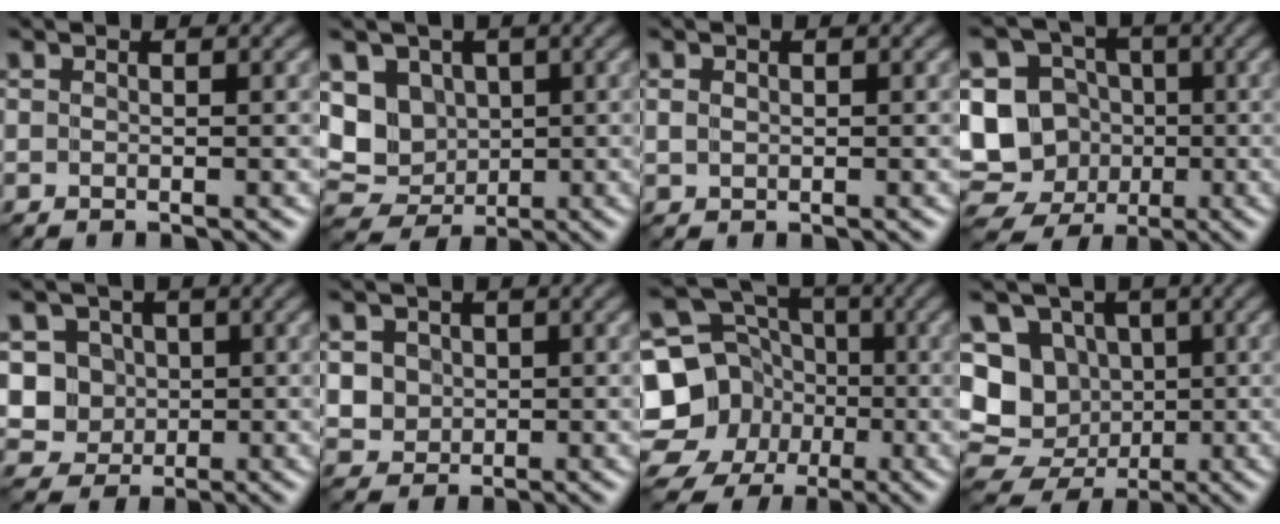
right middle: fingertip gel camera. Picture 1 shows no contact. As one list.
[{"total": 4.8, "force": [0.8, 4.4, 1.9], "torque": [-0.026, -0.001, 0.006]}, {"total": 0.7, "force": [0.3, 0.6, 0.1], "torque": [0.000, 0.001, 0.003]}, {"total": 10.9, "force": [-1.4, 10.1, 3.9], "torque": [-0.076, 0.010, -0.046]}, {"total": 4.9, "force": [0.7, 4.6, 1.5], "torque": [-0.011, 0.016, 0.007]}, {"total": 3.7, "force": [1.0, 3.3, 1.1], "torque": [-0.013, 0.016, 0.018]}, {"total": 12.9, "force": [-3.5, 11.8, 3.8], "torque": [-0.093, 0.003, -0.078]}, {"total": 10.1, "force": [-0.1, 9.4, 3.9], "torque": [-0.072, 0.030, -0.036]}]